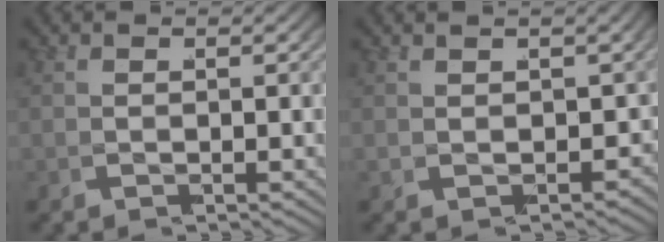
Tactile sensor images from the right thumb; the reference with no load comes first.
{"total": 0.8, "force": [-0.4, 0.4, -0.5], "torque": [0.019, -0.001, 0.002]}